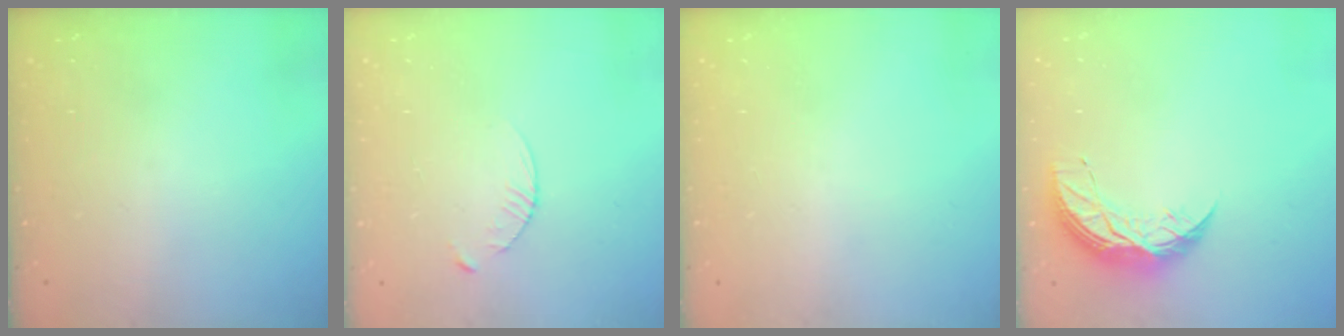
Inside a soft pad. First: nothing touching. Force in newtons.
{"total": 3.6, "press": 3.5, "slide": 0.4}
{"total": 0.0}
{"total": 8.4, "press": 8.4, "slide": 0.4}